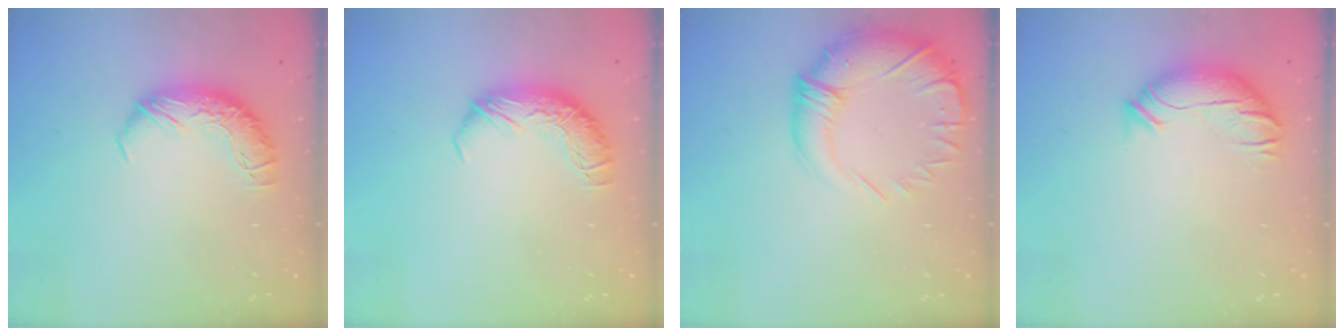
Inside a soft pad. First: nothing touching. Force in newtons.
{"total": 0.0}
{"total": 4.8, "press": 3.1, "slide": 3.6}
{"total": 2.7, "press": 2.1, "slide": 1.7}